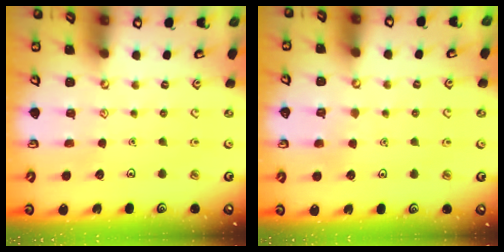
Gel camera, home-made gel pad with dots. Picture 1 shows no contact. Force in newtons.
{"total": 2.6, "press": 2.6, "slide": 0.3}